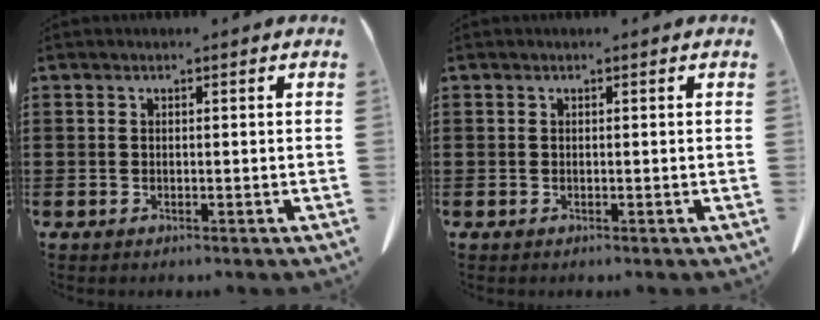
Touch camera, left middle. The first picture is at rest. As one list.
[{"total": 0.0}]